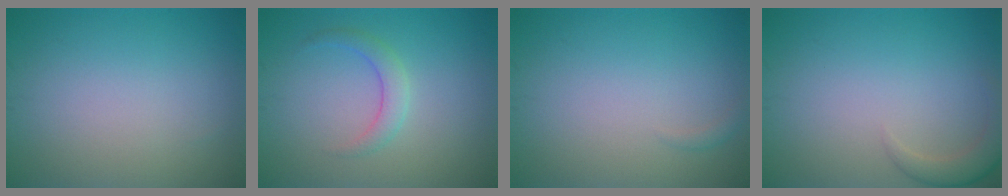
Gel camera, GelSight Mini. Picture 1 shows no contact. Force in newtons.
{"total": 2.0, "press": 2.0, "slide": 0.1}
{"total": 0.5, "press": 0.5, "slide": 0.0}
{"total": 2.3, "press": 2.3, "slide": 0.2}